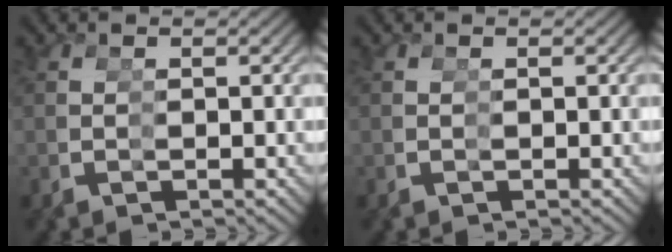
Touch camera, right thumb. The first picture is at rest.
{"total": 0.0}